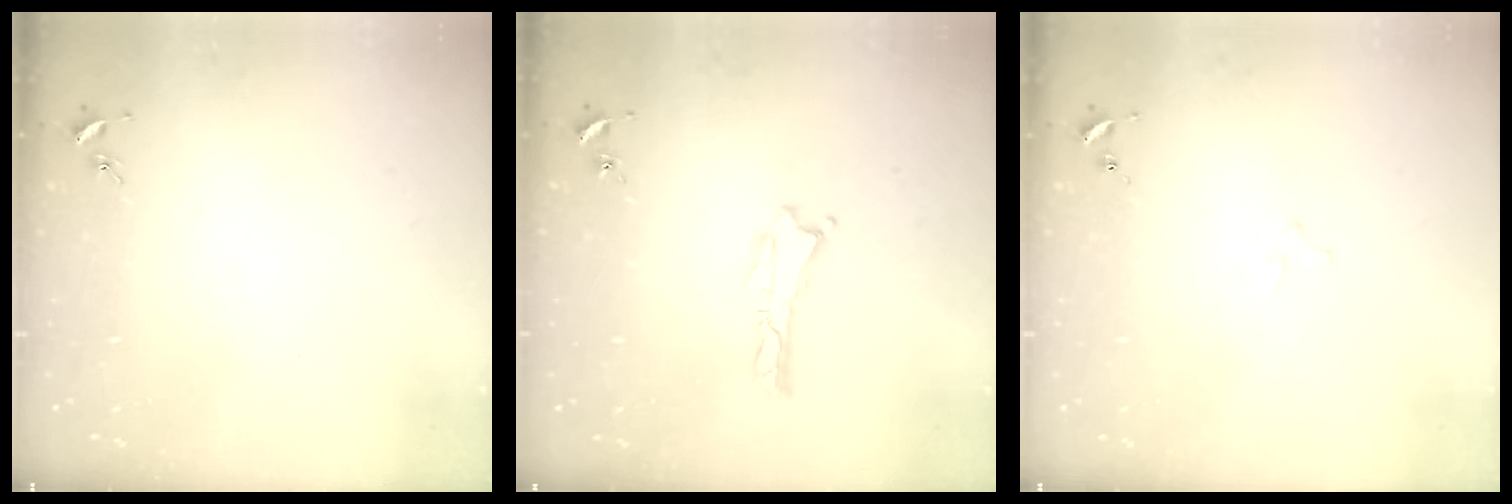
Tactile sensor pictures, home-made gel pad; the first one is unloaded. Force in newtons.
{"total": 0.0}
{"total": 2.1, "press": 2.1, "slide": 0.2}